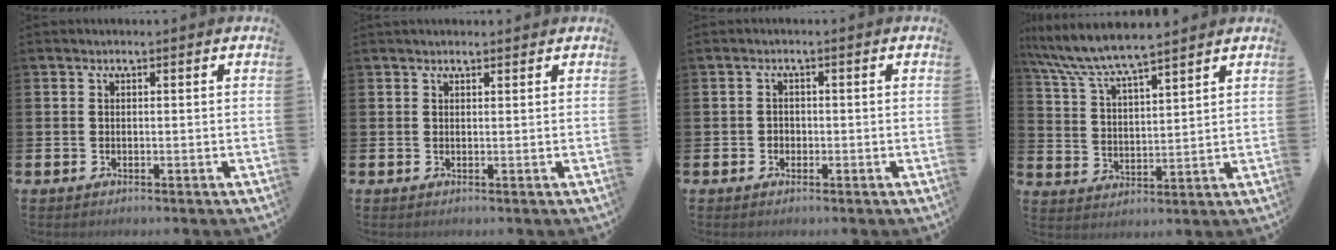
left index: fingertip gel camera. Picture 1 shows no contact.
{"total": 1.1, "force": [1.0, 0.3, 0.2], "torque": [0.002, 0.000, 0.016]}
{"total": 1.3, "force": [-0.4, 1.2, 0.3], "torque": [-0.007, 0.006, -0.011]}
{"total": 7.2, "force": [6.8, 0.4, 2.2], "torque": [-0.075, -0.034, 0.120]}